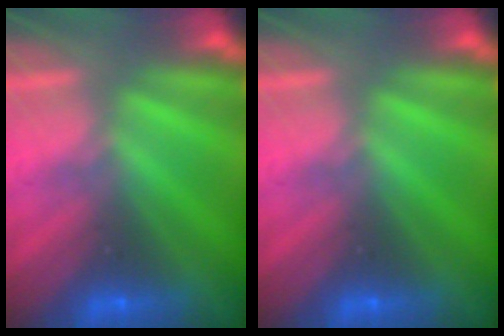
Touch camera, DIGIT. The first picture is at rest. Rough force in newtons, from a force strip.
{"total": 0.0}